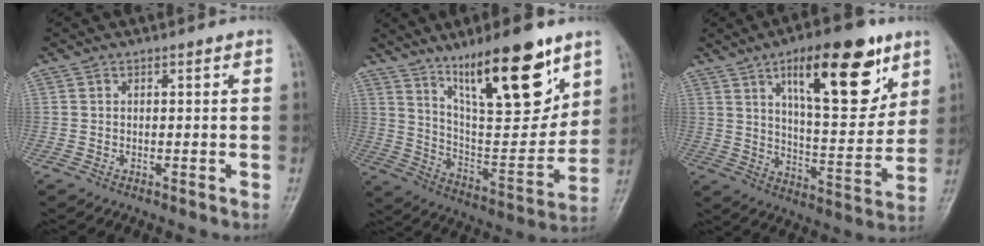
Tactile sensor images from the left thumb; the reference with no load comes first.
{"total": 20.8, "force": [12.7, 6.2, 15.3], "torque": [-0.201, -0.070, 0.222]}
{"total": 20.0, "force": [10.1, 7.6, 15.5], "torque": [-0.189, -0.044, 0.161]}